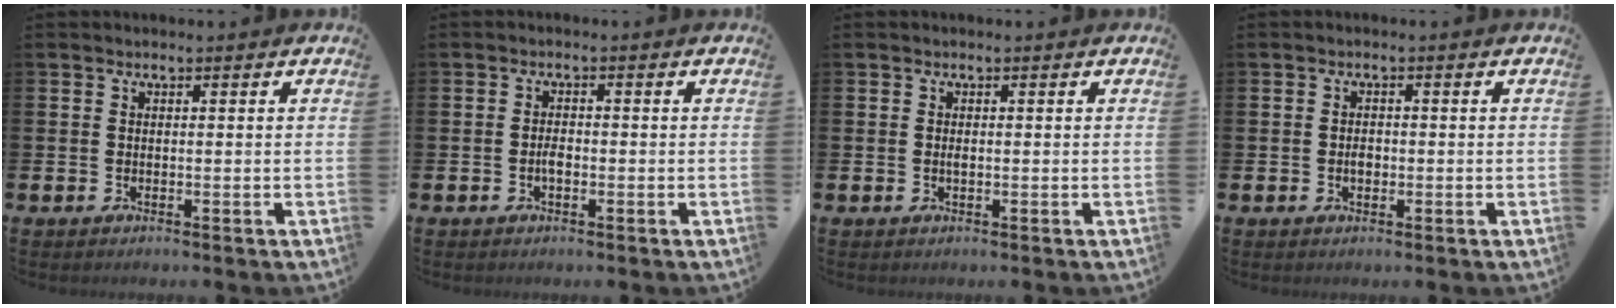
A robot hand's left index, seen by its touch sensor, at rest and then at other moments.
{"total": 1.6, "force": [-0.5, 0.8, 1.3], "torque": [-0.023, 0.001, -0.011]}
{"total": 0.5, "force": [0.0, 0.2, 0.5], "torque": [-0.009, -0.002, 0.000]}
{"total": 1.5, "force": [-0.3, 1.1, 1.1], "torque": [-0.011, 0.001, -0.009]}